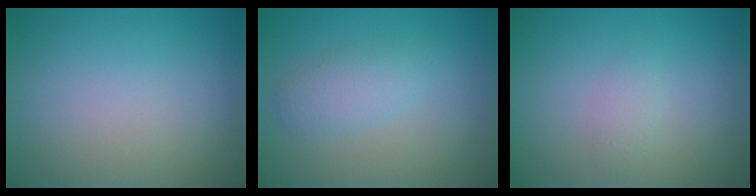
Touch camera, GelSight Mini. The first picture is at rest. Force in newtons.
{"total": 2.5, "press": 2.5, "slide": 0.0}
{"total": 1.0, "press": 1.0, "slide": 0.1}